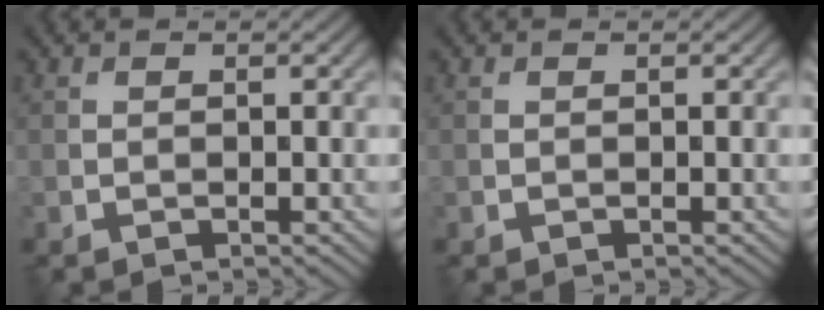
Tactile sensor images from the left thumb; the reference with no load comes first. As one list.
[{"total": 0.0}]